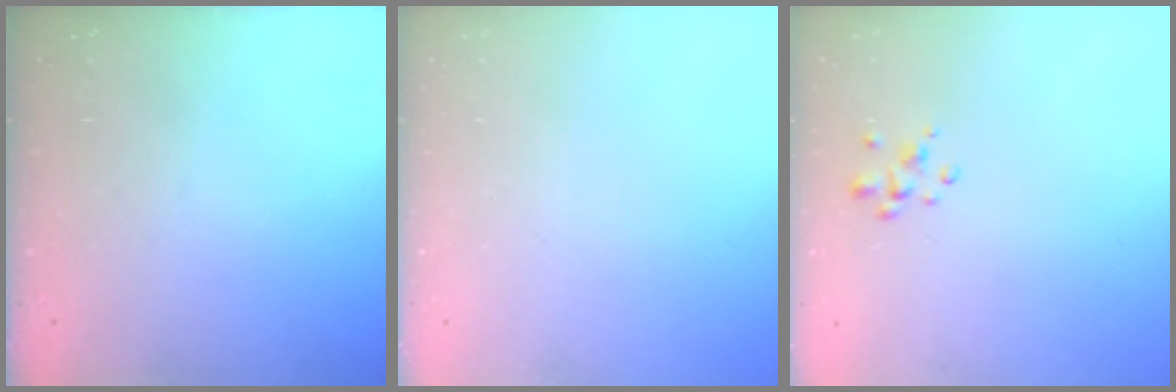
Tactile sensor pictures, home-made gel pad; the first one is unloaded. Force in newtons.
{"total": 0.0}
{"total": 2.2, "press": 2.1, "slide": 0.4}